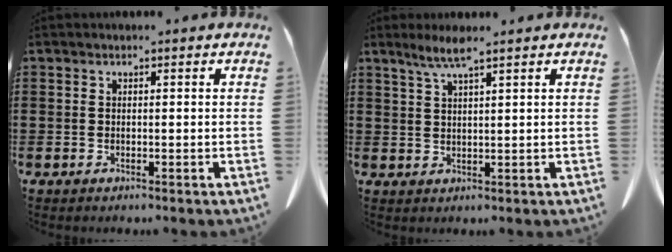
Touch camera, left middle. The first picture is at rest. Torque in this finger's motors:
{"motor_torque": [0.06, -0.05, 0.13, 0.04]}